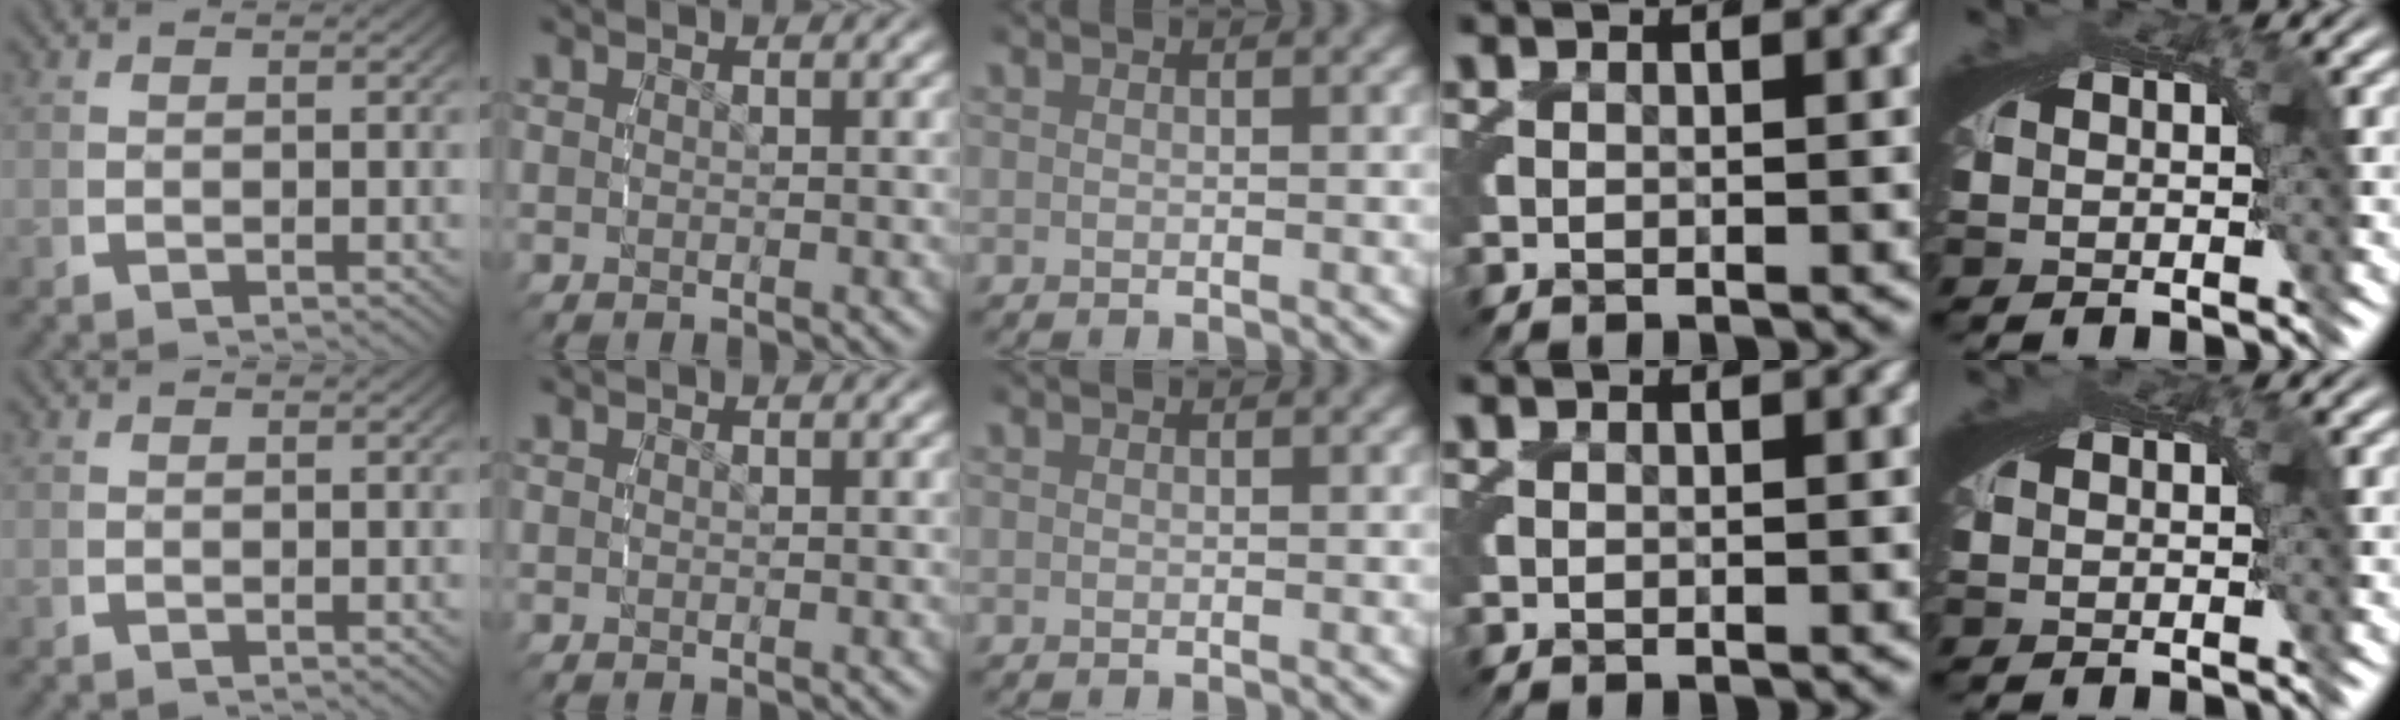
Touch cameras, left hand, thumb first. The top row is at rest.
{"little": {"total": 0.7, "force": [0.2, 0.1, 0.6], "torque": [-0.007, 0.003, 0.003]}}